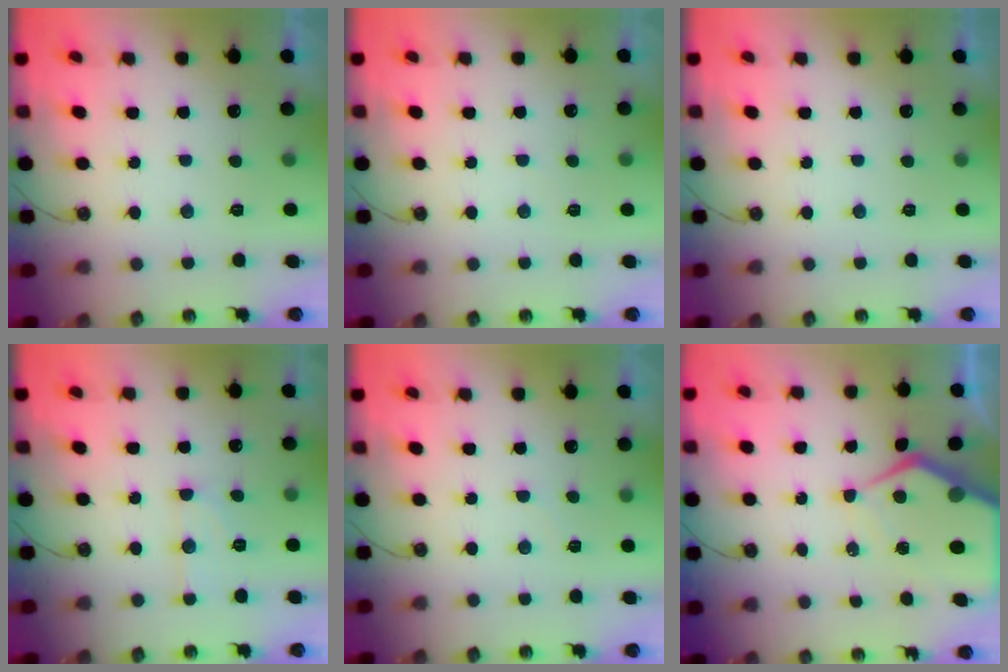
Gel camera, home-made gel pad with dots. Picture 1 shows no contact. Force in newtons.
{"total": 4.4, "press": 4.4, "slide": 0.5}
{"total": 0.0}
{"total": 8.4, "press": 8.3, "slide": 0.8}
{"total": 2.0, "press": 2.0, "slide": 0.4}
{"total": 10.8, "press": 10.8, "slide": 1.0}